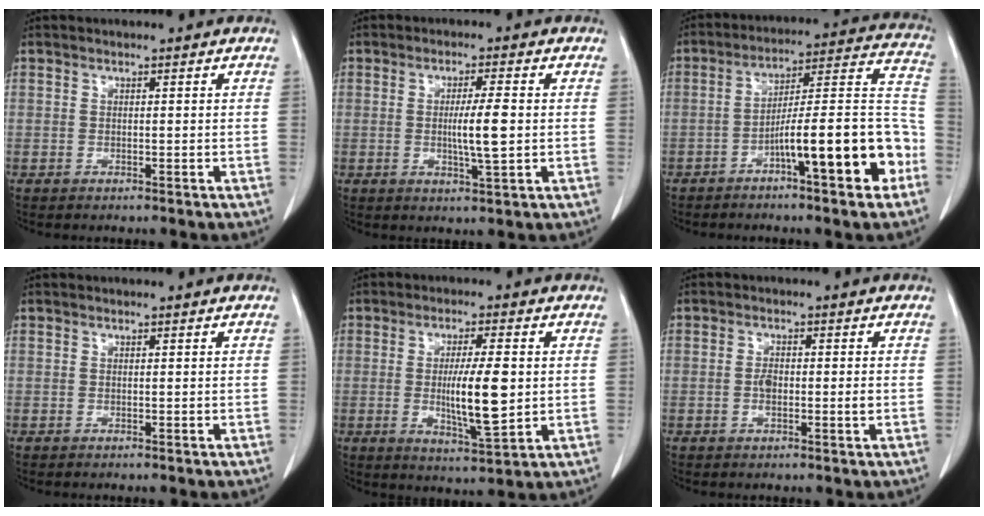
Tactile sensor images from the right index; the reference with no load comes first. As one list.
[{"total": 5.6, "force": [-0.2, 0.1, 5.6], "torque": [-0.097, -0.007, -0.002]}, {"total": 16.5, "force": [-6.8, 2.1, 14.8], "torque": [-0.215, 0.030, -0.104]}, {"total": 0.0}, {"total": 9.3, "force": [-0.1, 1.5, 9.2], "torque": [-0.153, -0.010, 0.001]}, {"total": 3.1, "force": [-0.4, 0.9, 3.0], "torque": [-0.062, 0.000, -0.008]}]